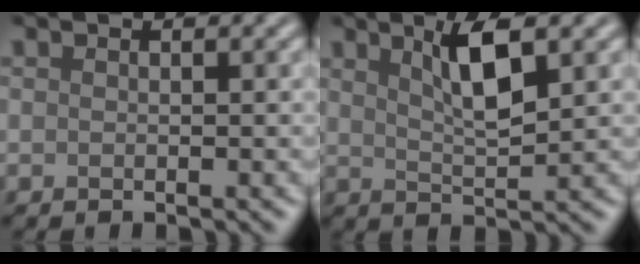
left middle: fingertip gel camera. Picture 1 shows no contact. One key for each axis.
{"total": 3.8, "fx": 1.5, "fy": 0.8, "fz": 3.4, "tx": -0.061, "ty": -0.003, "tz": 0.034}